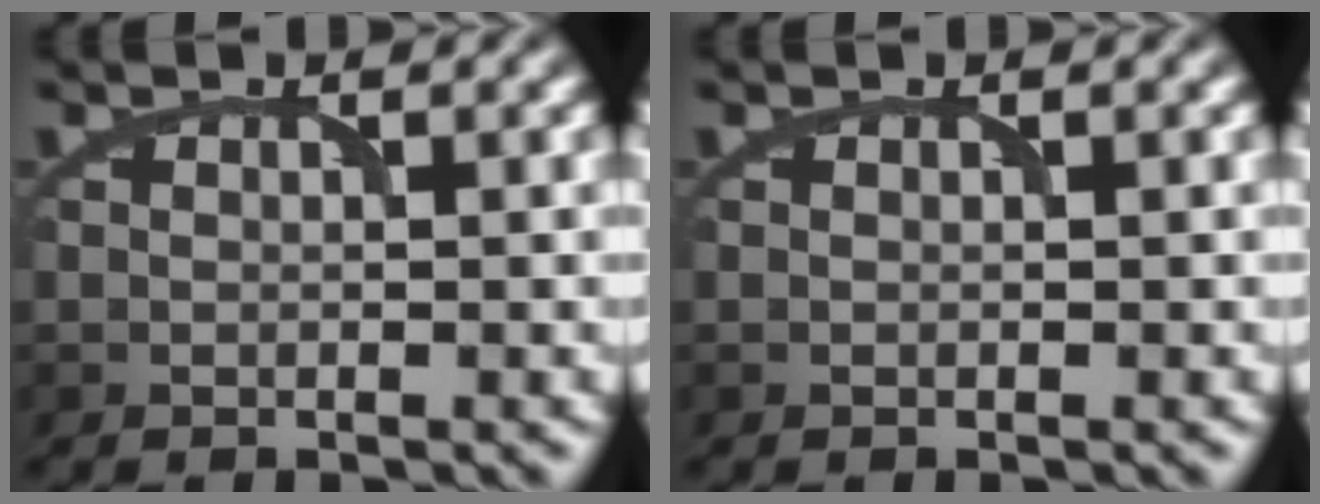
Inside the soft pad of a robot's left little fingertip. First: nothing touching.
{"total": 0.0}